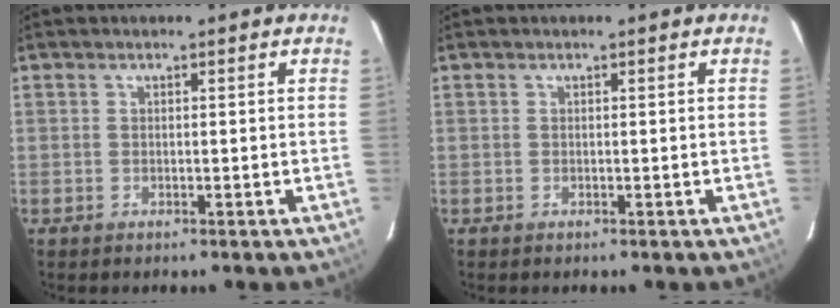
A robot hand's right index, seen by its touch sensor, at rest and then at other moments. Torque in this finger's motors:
{"motor_torque": [0.00, 0.00, 0.00, 0.00]}